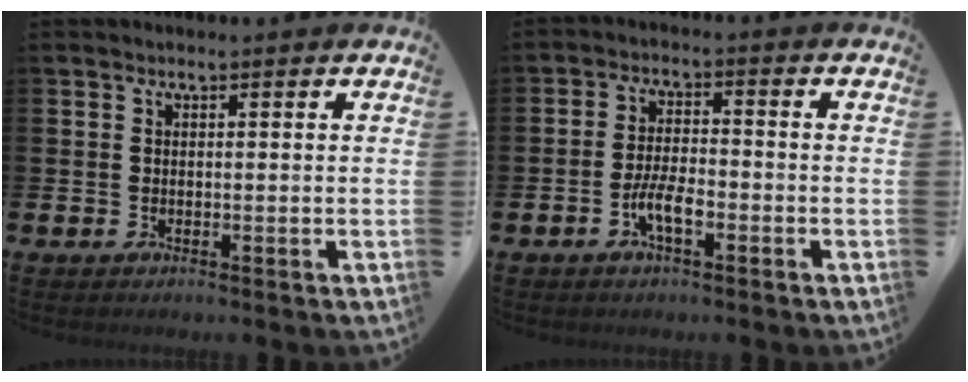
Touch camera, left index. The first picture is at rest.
{"total": 4.2, "force": [-1.7, 1.4, 3.6], "torque": [-0.076, 0.004, -0.035]}